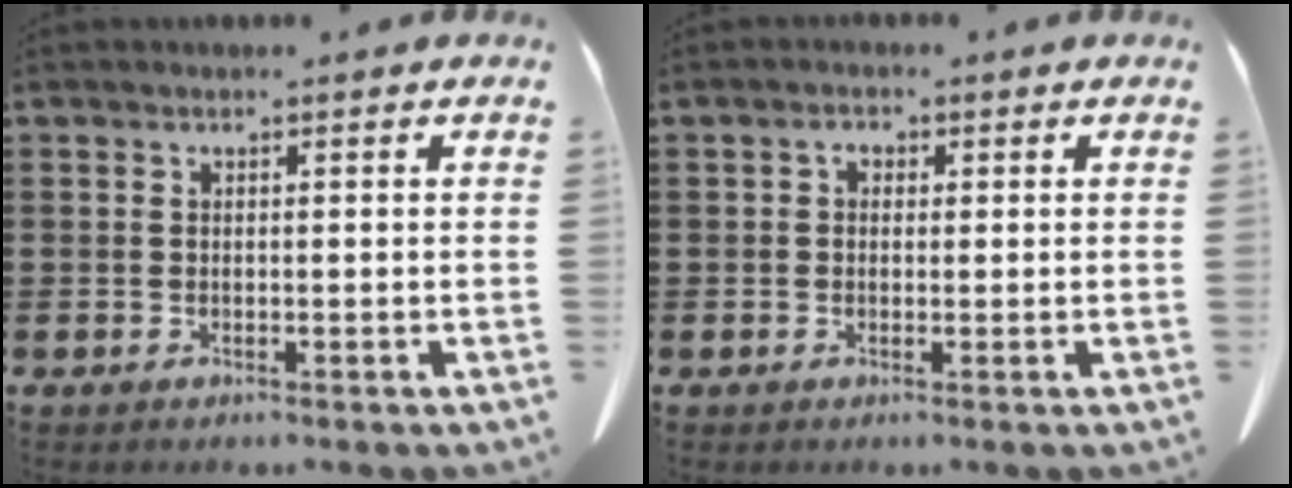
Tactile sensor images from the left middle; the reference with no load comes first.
{"total": 1.5, "force": [0.4, 1.1, 1.0], "torque": [-0.024, 0.009, 0.005]}